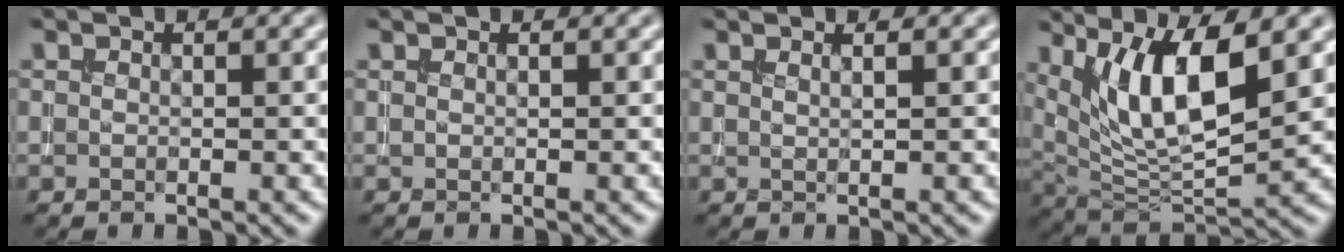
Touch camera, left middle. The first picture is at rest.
{"total": 0.0}
{"total": 1.8, "force": [1.0, 0.8, 1.3], "torque": [0.000, 0.000, -0.005]}
{"total": 8.9, "force": [3.5, 2.8, 7.7], "torque": [-0.136, -0.016, 0.067]}